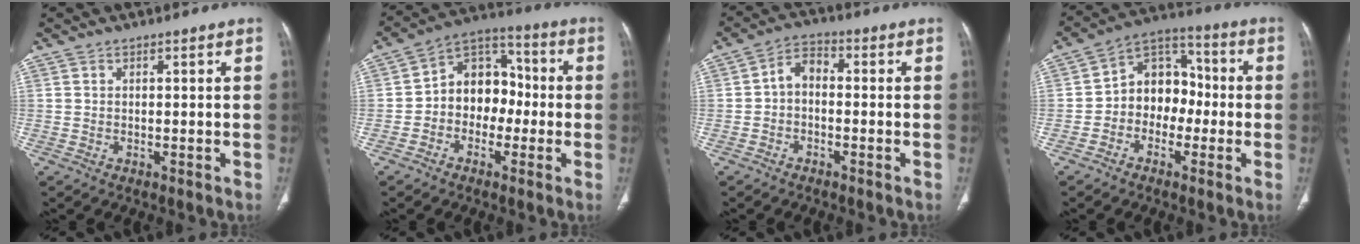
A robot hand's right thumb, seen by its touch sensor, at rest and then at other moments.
{"total": 10.9, "force": [-1.7, 8.6, 6.5], "torque": [-0.061, 0.045, -0.044]}
{"total": 4.6, "force": [-0.8, 3.0, 3.4], "torque": [-0.050, 0.023, -0.027]}
{"total": 10.4, "force": [-1.9, 8.3, 6.0], "torque": [-0.053, 0.045, -0.049]}